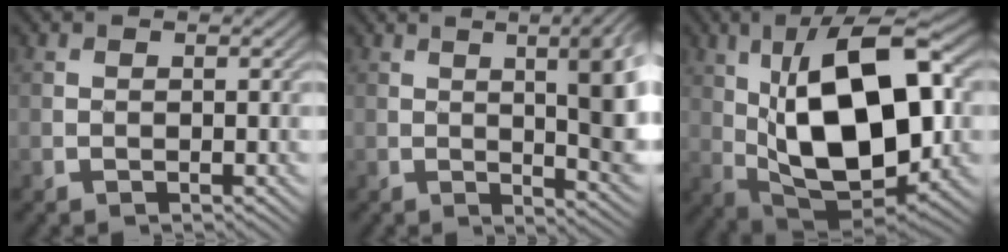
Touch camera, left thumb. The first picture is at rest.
{"total": 12.6, "force": [2.5, 4.1, 11.6], "torque": [-0.130, 0.028, 0.036]}
{"total": 17.6, "force": [1.9, 8.5, 15.3], "torque": [-0.263, 0.006, 0.024]}